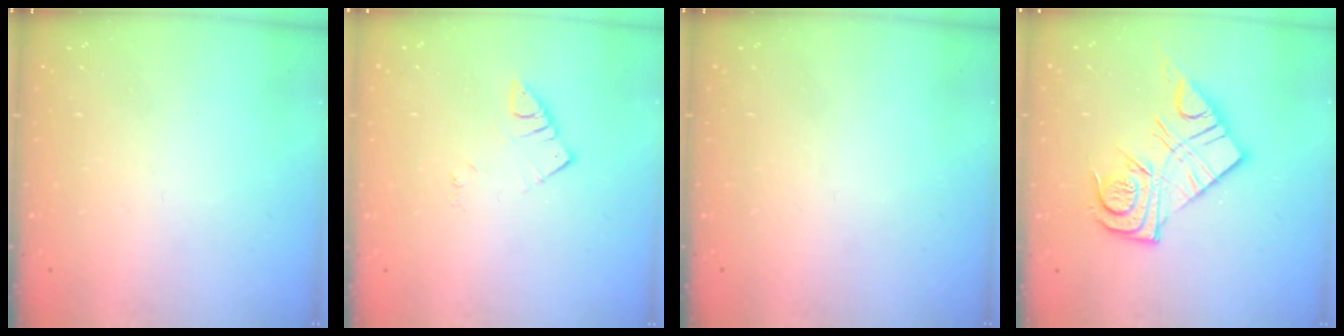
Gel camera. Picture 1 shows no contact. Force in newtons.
{"total": 2.7, "press": 2.7, "slide": 0.2}
{"total": 0.0}
{"total": 13.2, "press": 13.1, "slide": 1.0}